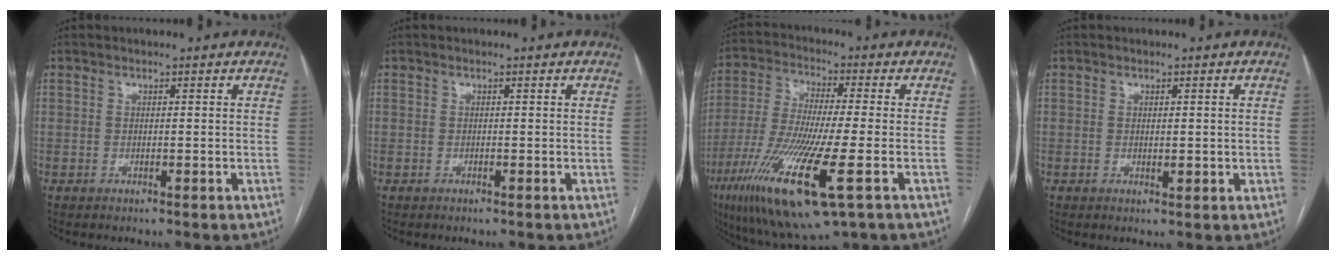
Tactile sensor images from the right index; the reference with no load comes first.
{"total": 0.0}
{"total": 18.4, "force": [-7.6, 2.2, 16.5], "torque": [-0.353, -0.045, -0.135]}
{"total": 1.4, "force": [0.1, 0.7, 1.2], "torque": [-0.017, -0.005, 0.004]}